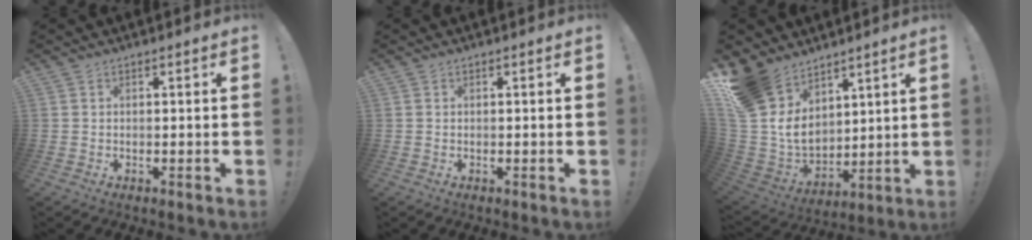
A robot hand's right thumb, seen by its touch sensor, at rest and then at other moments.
{"total": 0.0}
{"total": 15.4, "force": [8.8, 10.6, 7.0], "torque": [-0.155, -0.069, 0.171]}